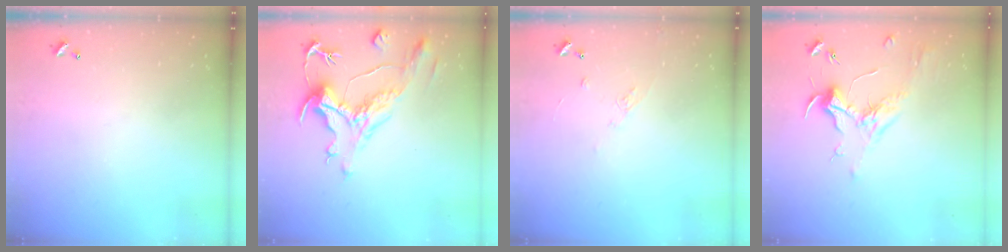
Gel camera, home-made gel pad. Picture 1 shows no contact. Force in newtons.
{"total": 1.9, "press": 0.9, "slide": 1.7}
{"total": 6.5, "press": 6.4, "slide": 0.9}
{"total": 2.0, "press": 1.9, "slide": 0.6}